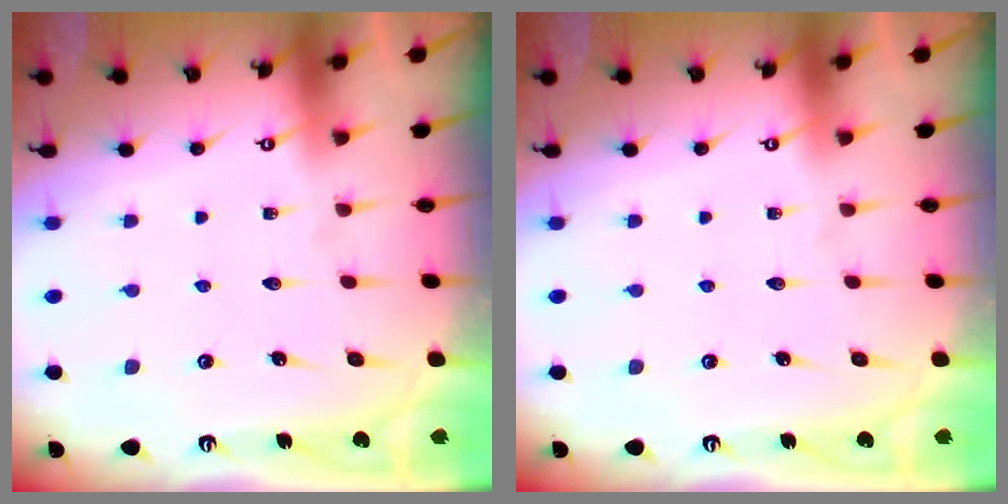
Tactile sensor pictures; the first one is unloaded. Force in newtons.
{"total": 0.0}